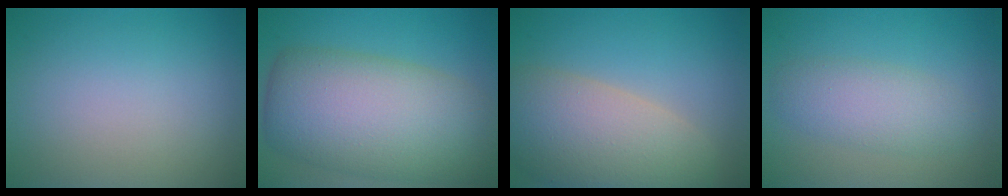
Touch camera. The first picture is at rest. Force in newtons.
{"total": 12.0, "press": 12.0, "slide": 0.5}
{"total": 9.2, "press": 9.1, "slide": 0.9}
{"total": 3.5, "press": 3.5, "slide": 0.3}